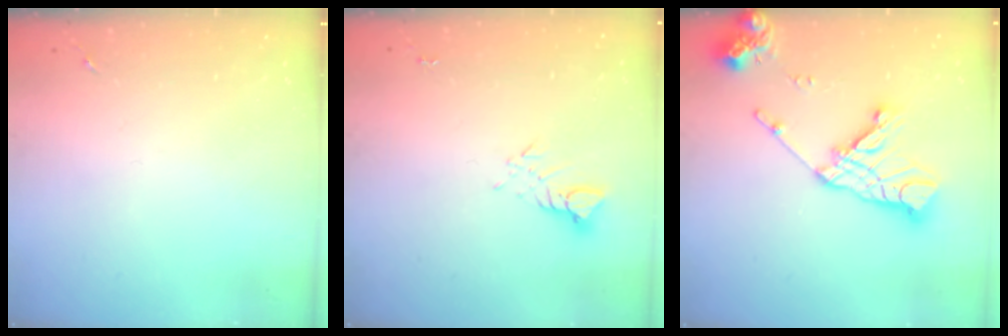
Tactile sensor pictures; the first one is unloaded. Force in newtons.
{"total": 3.1, "press": 3.1, "slide": 0.2}
{"total": 16.5, "press": 16.4, "slide": 2.2}